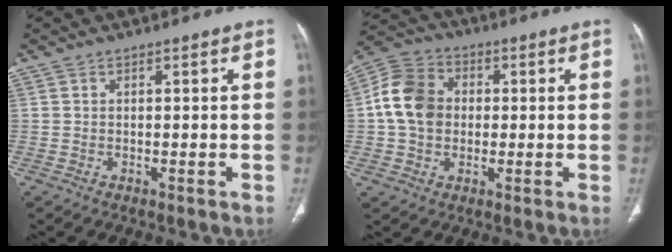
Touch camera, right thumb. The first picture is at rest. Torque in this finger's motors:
{"motor_torque": [0.95, 0.90, 0.78, -0.88, 0.27]}